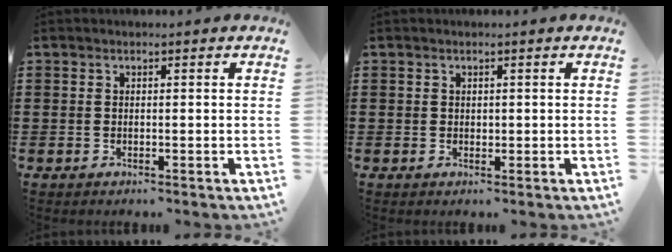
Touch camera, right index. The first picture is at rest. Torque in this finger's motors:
{"motor_torque": [-0.58, 0.57, 0.00, 0.00]}